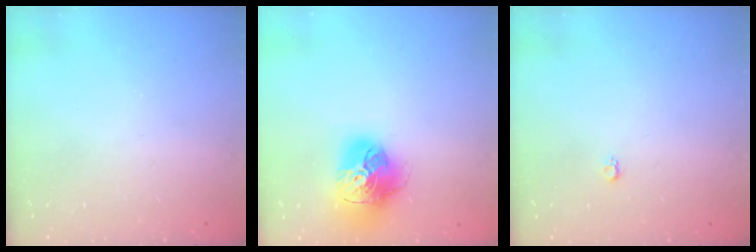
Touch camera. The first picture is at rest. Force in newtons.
{"total": 18.6, "press": 18.5, "slide": 1.9}
{"total": 2.6, "press": 2.6, "slide": 0.4}